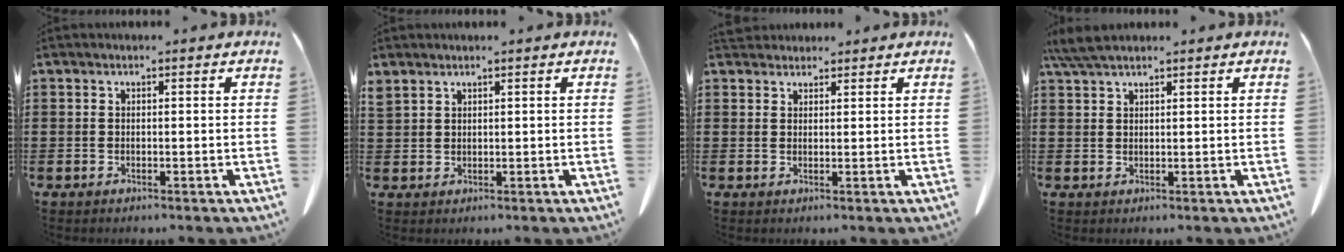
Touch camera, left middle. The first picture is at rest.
{"total": 1.3, "force": [1.3, 0.3, 0.2], "torque": [-0.006, -0.001, 0.026]}
{"total": 2.3, "force": [2.1, 0.8, 0.3], "torque": [-0.011, 0.003, 0.042]}
{"total": 4.0, "force": [3.1, 0.8, 2.4], "torque": [-0.062, -0.002, 0.056]}